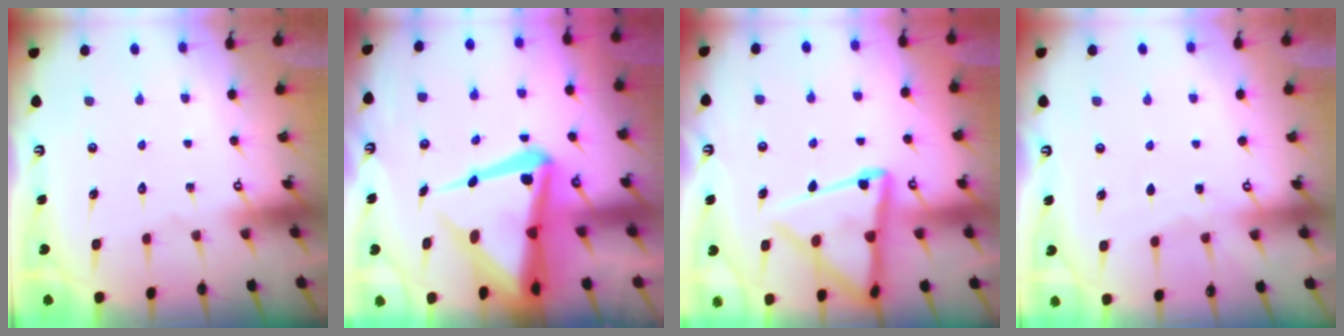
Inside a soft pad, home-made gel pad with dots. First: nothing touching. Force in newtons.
{"total": 13.7, "press": 13.6, "slide": 2.1}
{"total": 14.6, "press": 14.5, "slide": 1.6}
{"total": 2.2, "press": 2.1, "slide": 0.4}